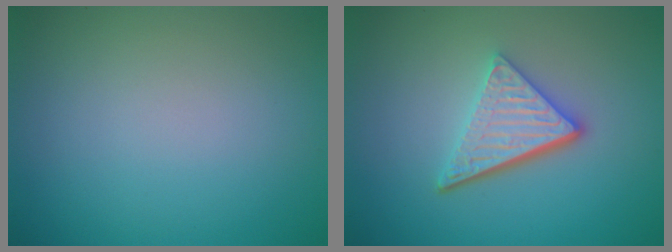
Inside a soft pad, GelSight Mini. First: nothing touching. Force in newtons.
{"total": 4.6, "press": 3.4, "slide": 3.1}